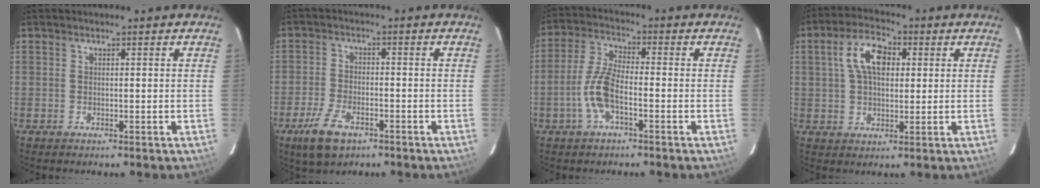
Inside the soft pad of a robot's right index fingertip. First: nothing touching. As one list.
[{"total": 8.1, "force": [-4.9, 3.9, 5.1], "torque": [-0.129, -0.012, -0.091]}, {"total": 7.7, "force": [-2.9, 2.4, 6.8], "torque": [-0.151, 0.007, -0.060]}, {"total": 8.8, "force": [2.2, 5.0, 6.9], "torque": [-0.130, 0.024, 0.040]}]